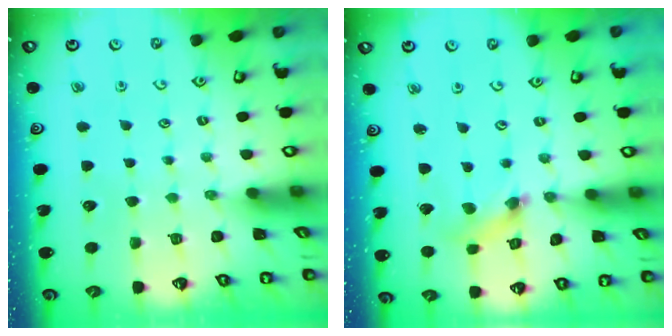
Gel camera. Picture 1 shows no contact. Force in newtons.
{"total": 3.0, "press": 3.0, "slide": 0.2}